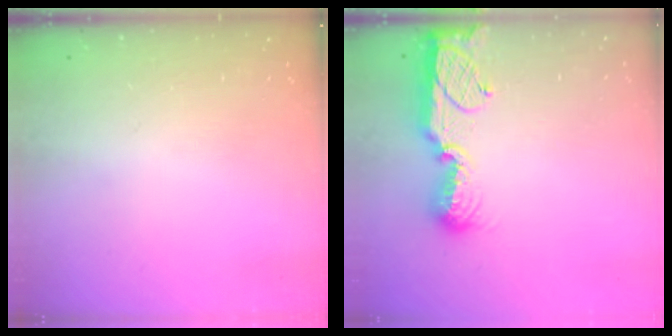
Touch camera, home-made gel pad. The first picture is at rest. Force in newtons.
{"total": 11.5, "press": 11.4, "slide": 1.2}